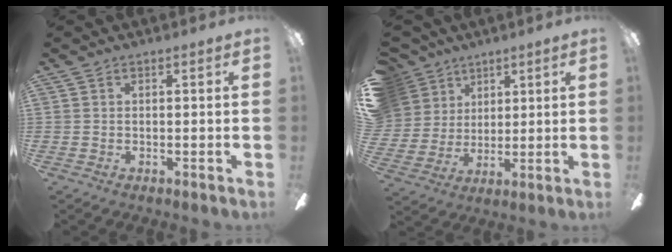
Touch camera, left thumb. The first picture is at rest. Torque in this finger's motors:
{"motor_torque": [2.73, 2.28, 0.41, 0.03, 0.47]}